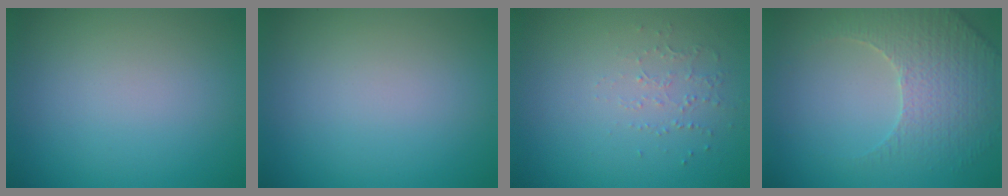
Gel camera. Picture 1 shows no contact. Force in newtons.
{"total": 0.0}
{"total": 1.0, "press": 0.6, "slide": 0.8}
{"total": 3.7, "press": 3.6, "slide": 1.0}